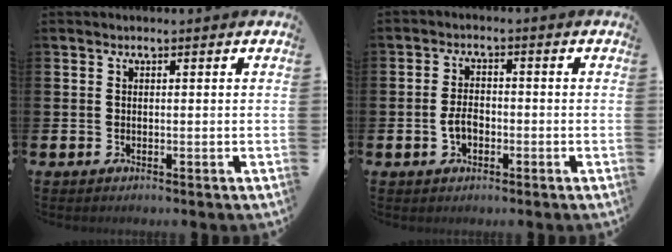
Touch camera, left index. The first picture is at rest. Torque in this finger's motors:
{"motor_torque": [0.32, 0.32, 0.11, 0.05]}